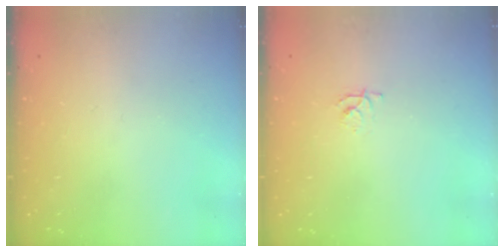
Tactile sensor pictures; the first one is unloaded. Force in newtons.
{"total": 3.8, "press": 3.7, "slide": 0.6}